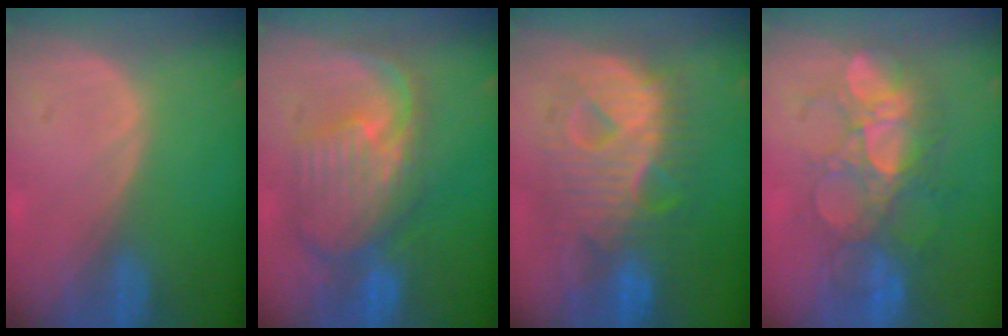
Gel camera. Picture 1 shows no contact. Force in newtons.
{"total": 10.7, "press": 9.5, "slide": 5.0}
{"total": 12.1, "press": 12.0, "slide": 1.3}
{"total": 9.1, "press": 8.9, "slide": 1.9}